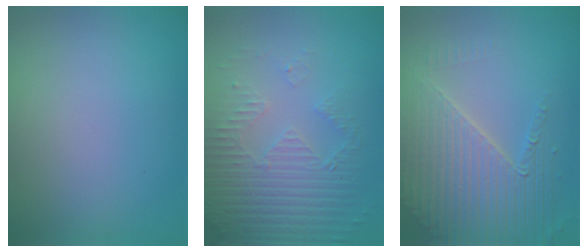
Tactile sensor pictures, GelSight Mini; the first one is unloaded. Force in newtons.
{"total": 5.3, "press": 3.5, "slide": 4.0}
{"total": 5.2, "press": 4.5, "slide": 2.7}